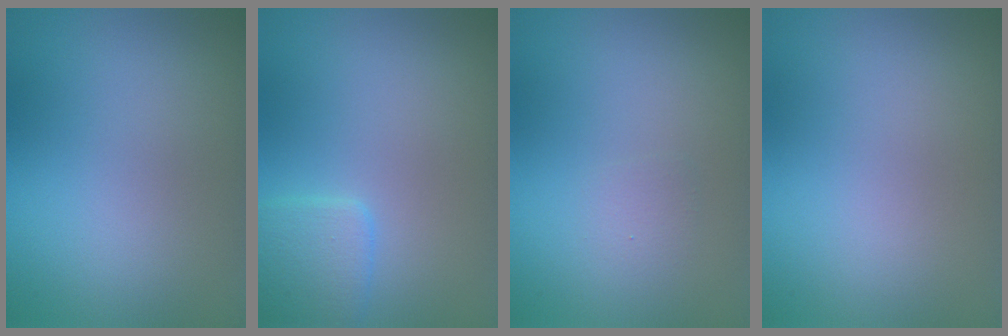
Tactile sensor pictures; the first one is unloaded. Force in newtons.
{"total": 2.1, "press": 2.1, "slide": 0.1}
{"total": 0.6, "press": 0.6, "slide": 0.1}
{"total": 0.0}